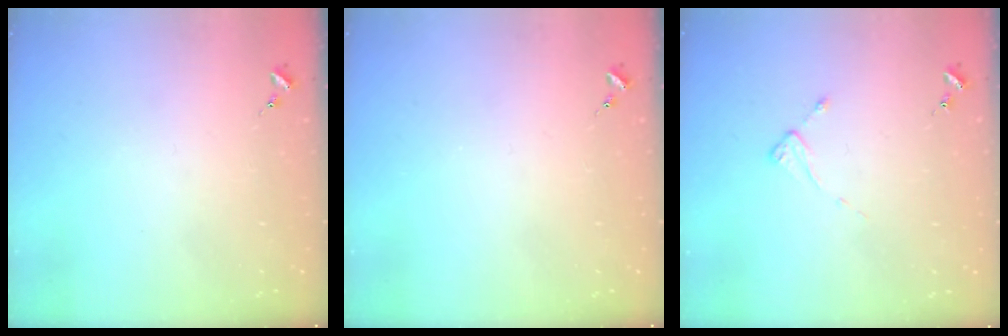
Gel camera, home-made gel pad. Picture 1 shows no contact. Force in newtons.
{"total": 0.0}
{"total": 2.0, "press": 1.9, "slide": 0.4}